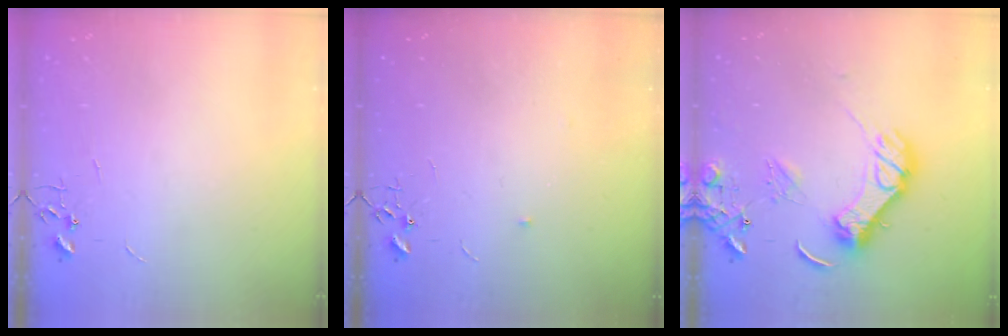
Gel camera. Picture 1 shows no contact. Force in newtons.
{"total": 3.0, "press": 2.9, "slide": 0.5}
{"total": 14.4, "press": 14.3, "slide": 1.6}